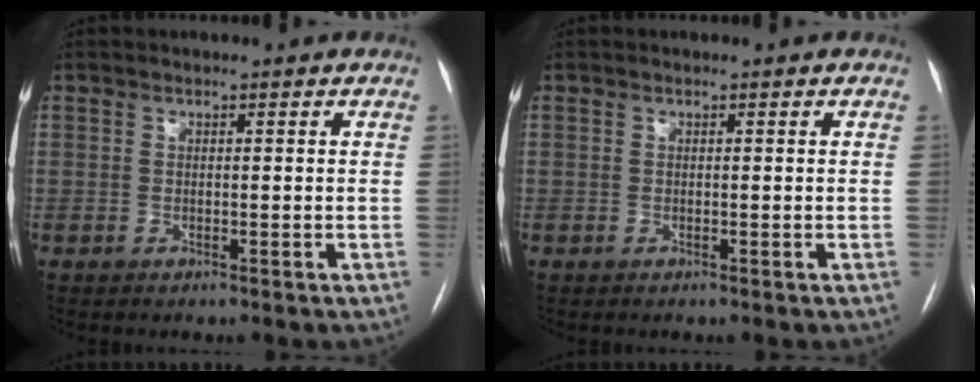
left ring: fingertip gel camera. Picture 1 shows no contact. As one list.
[{"total": 0.0}]